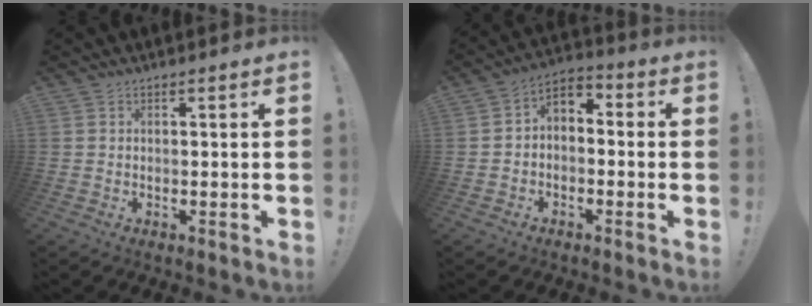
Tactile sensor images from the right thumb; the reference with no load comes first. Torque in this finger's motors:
{"motor_torque": [0.17, 0.01, -0.04, 0.10, 0.12]}